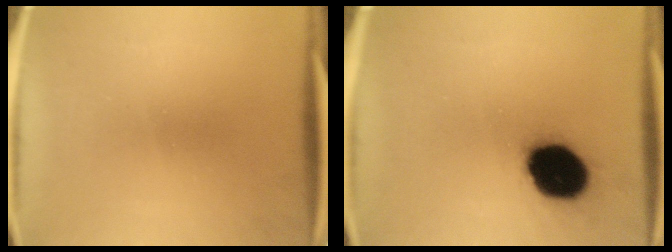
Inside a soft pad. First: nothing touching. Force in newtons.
{"total": 18.1}